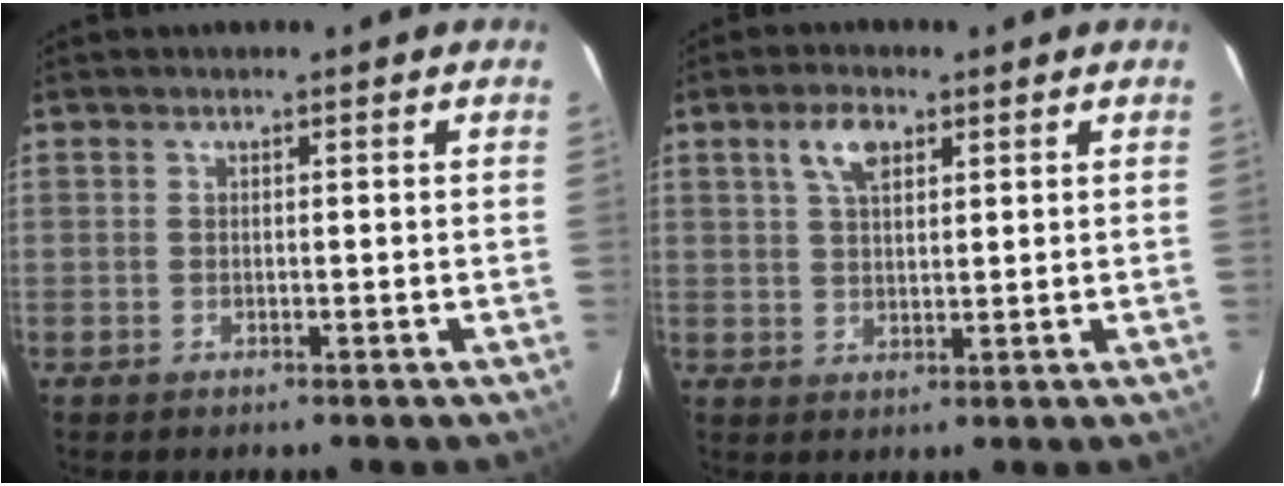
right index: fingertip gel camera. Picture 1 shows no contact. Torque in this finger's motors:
{"motor_torque": [0.14, 0.01, 0.13, 0.05]}